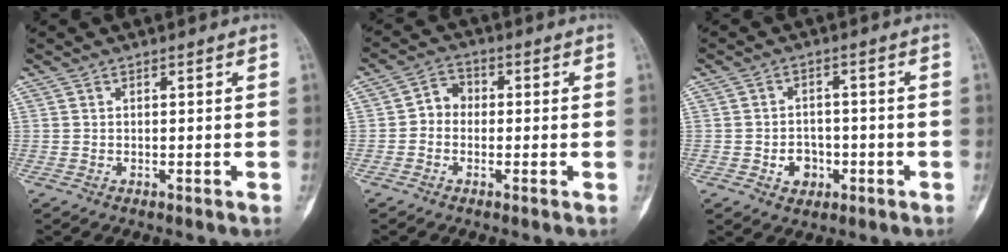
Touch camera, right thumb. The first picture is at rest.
{"total": 4.2, "force": [-0.6, 3.6, 2.1], "torque": [-0.018, 0.017, -0.023]}
{"total": 4.7, "force": [-1.6, 3.9, 2.2], "torque": [-0.007, 0.014, -0.021]}